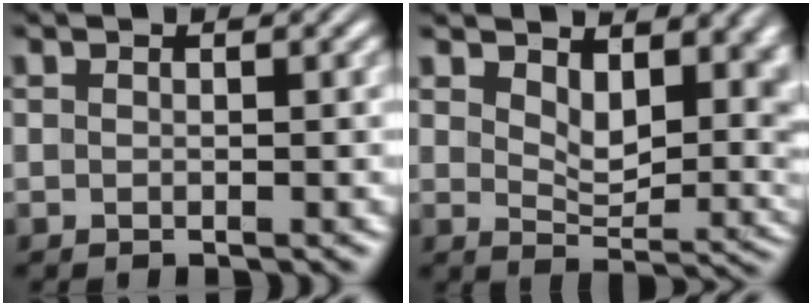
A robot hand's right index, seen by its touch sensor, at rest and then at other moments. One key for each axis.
{"total": 5.7, "fx": 3.0, "fy": 2.7, "fz": 4.1, "tx": -0.036, "ty": -0.016, "tz": 0.046}